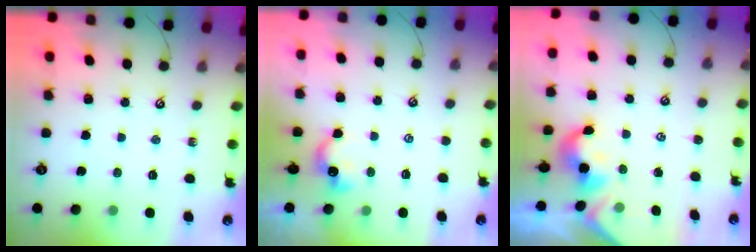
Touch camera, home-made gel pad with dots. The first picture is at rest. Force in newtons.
{"total": 1.9, "press": 1.9, "slide": 0.4}
{"total": 1.9, "press": 1.8, "slide": 0.5}